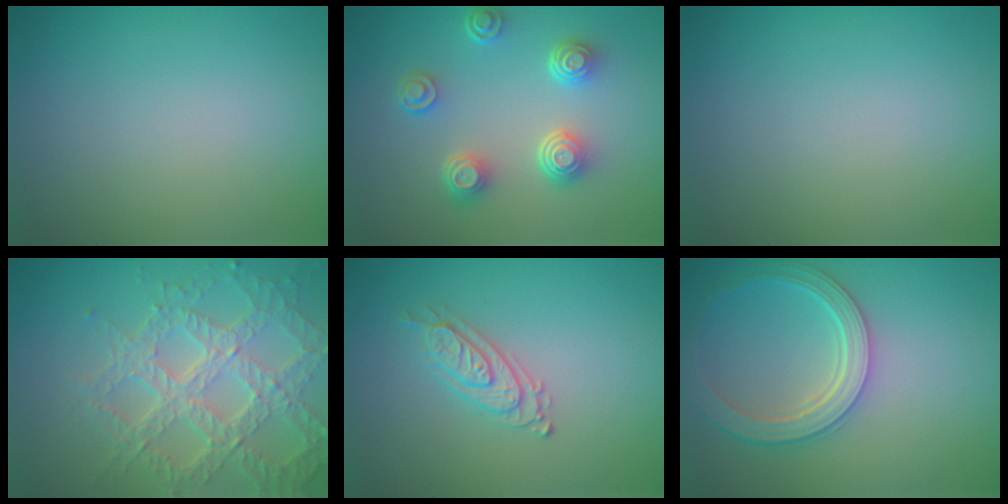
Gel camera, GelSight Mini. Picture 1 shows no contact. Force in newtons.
{"total": 4.2, "press": 3.2, "slide": 2.7}
{"total": 0.0}
{"total": 7.0, "press": 5.2, "slide": 4.7}
{"total": 2.2, "press": 2.0, "slide": 0.8}
{"total": 4.4, "press": 3.6, "slide": 2.6}